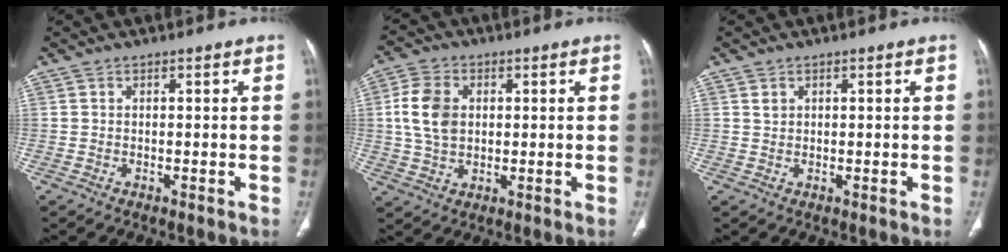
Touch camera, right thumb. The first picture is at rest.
{"total": 8.8, "force": [1.3, 6.3, 6.0], "torque": [-0.109, 0.003, 0.029]}
{"total": 1.0, "force": [0.6, 0.7, 0.4], "torque": [0.003, -0.003, 0.013]}